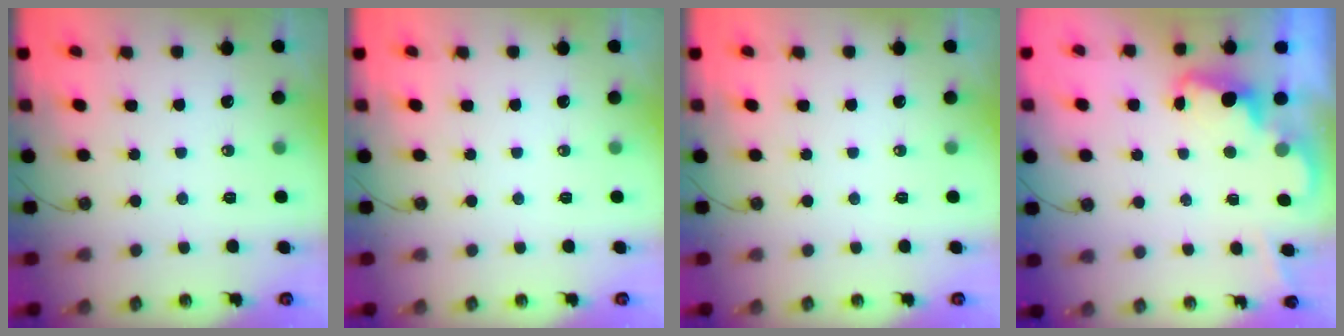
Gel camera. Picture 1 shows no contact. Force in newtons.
{"total": 0.0}
{"total": 0.0}
{"total": 2.5, "press": 2.4, "slide": 0.5}